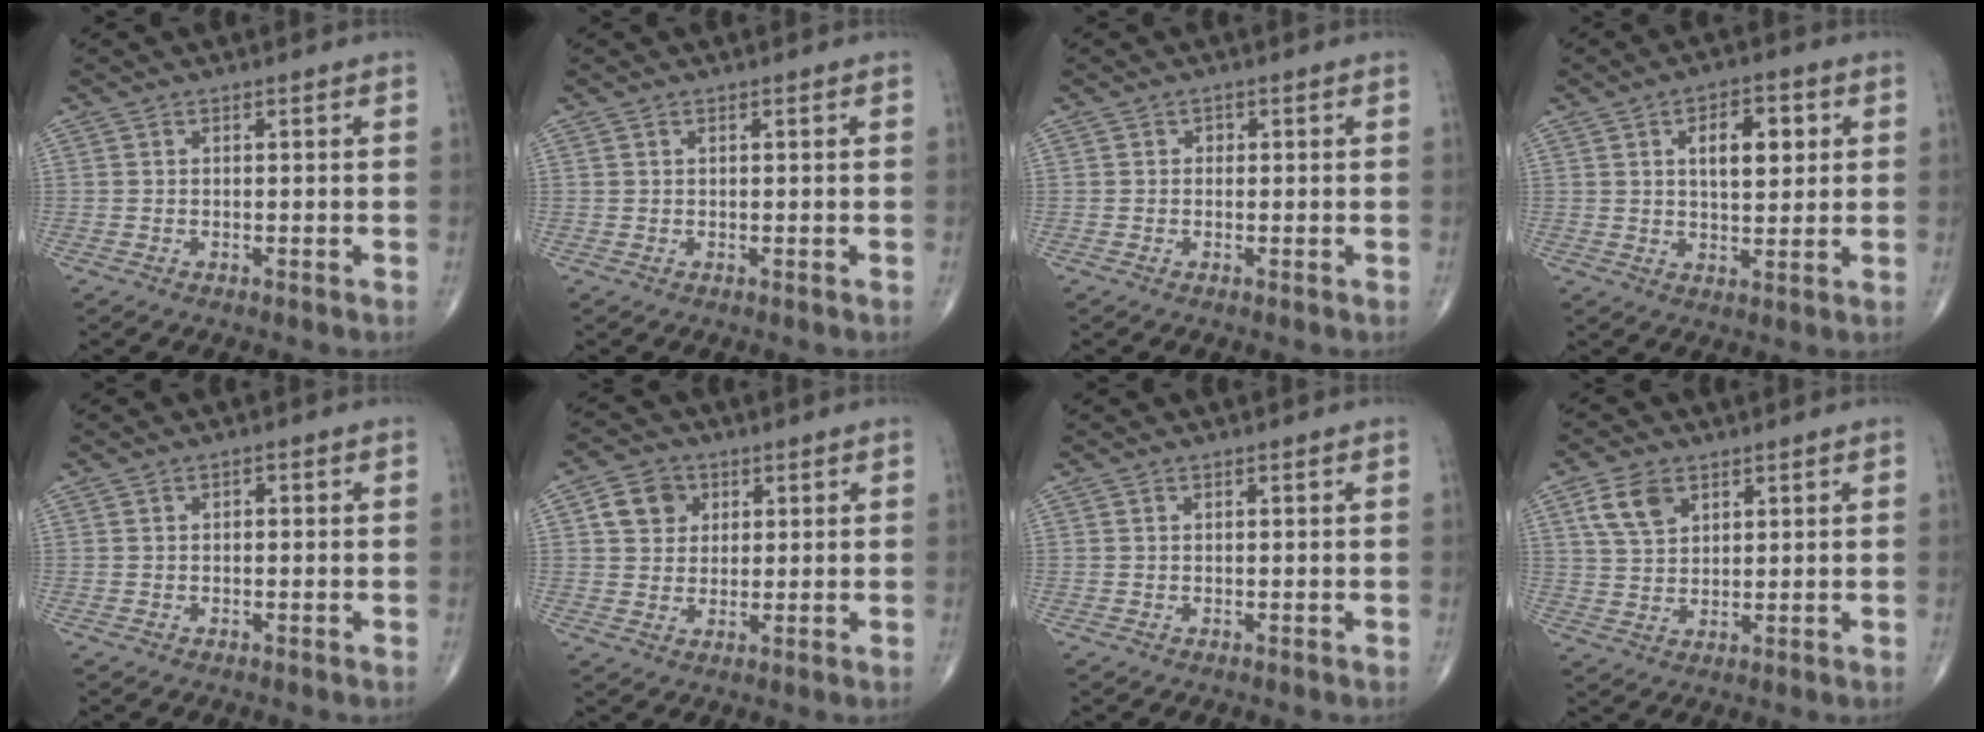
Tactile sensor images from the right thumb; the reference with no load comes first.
{"total": 0.0}
{"total": 0.7, "force": [0.1, 0.6, 0.3], "torque": [0.002, 0.002, -0.003]}
{"total": 8.5, "force": [2.4, 4.2, 6.9], "torque": [-0.079, -0.006, 0.036]}
{"total": 0.6, "force": [0.0, 0.4, 0.5], "torque": [-0.003, 0.002, -0.003]}
{"total": 6.1, "force": [2.1, 5.2, 2.5], "torque": [-0.020, -0.002, 0.034]}
{"total": 0.0}
{"total": 6.4, "force": [3.2, 4.0, 3.8], "torque": [-0.063, -0.009, 0.065]}